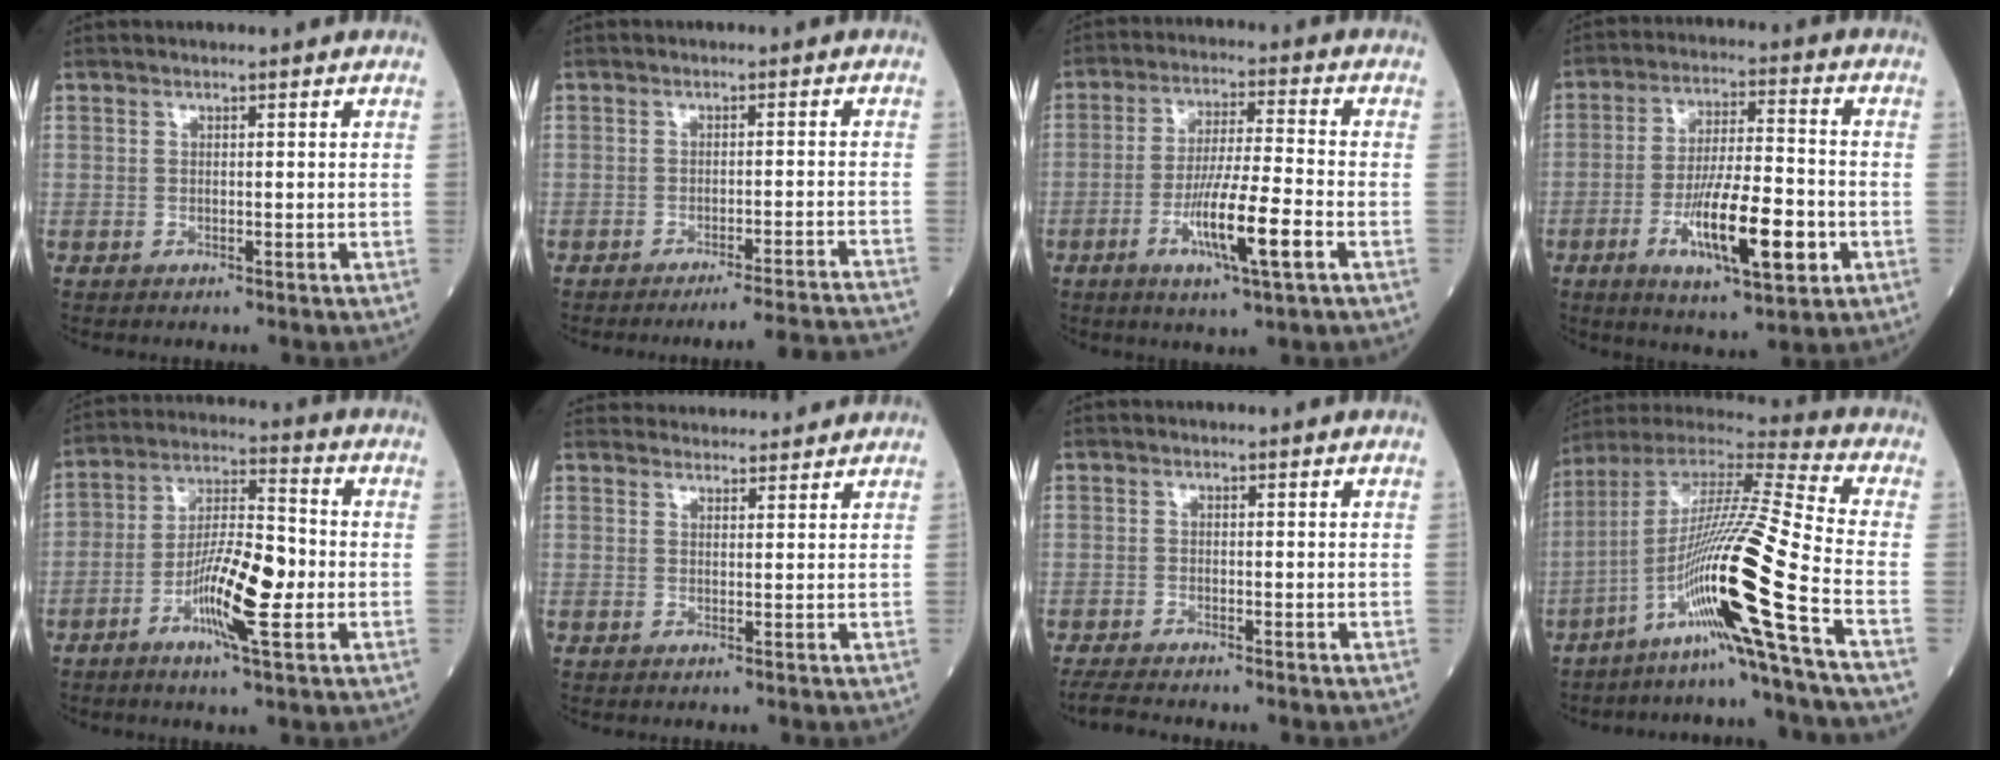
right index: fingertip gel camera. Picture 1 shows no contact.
{"total": 12.7, "force": [-12.2, -2.2, 2.8], "torque": [0.001, -0.016, -0.148]}
{"total": 10.5, "force": [-3.9, 0.4, 9.7], "torque": [-0.179, -0.011, -0.070]}
{"total": 13.5, "force": [-4.4, 2.8, 12.5], "torque": [-0.222, -0.009, -0.071]}
{"total": 11.4, "force": [-3.4, 2.0, 10.7], "torque": [-0.198, 0.002, -0.063]}
{"total": 8.9, "force": [8.7, 1.4, 1.2], "torque": [-0.012, 0.037, 0.112]}
{"total": 5.0, "force": [-4.4, 0.0, 2.2], "torque": [-0.033, -0.015, -0.074]}
{"total": 20.4, "force": [-8.9, -2.4, 18.2], "torque": [-0.362, -0.020, -0.172]}